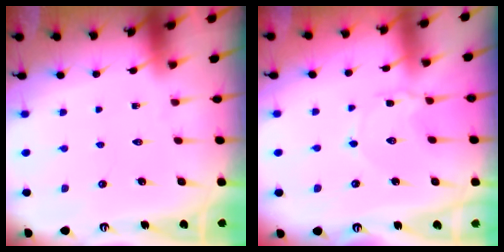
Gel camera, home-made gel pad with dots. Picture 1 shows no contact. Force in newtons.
{"total": 2.8, "press": 2.8, "slide": 0.3}